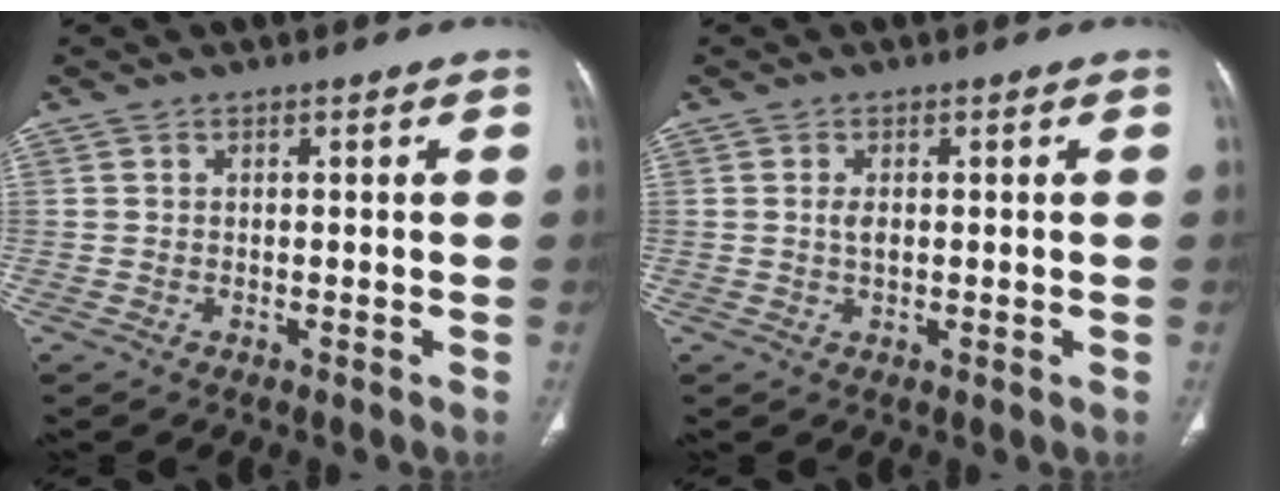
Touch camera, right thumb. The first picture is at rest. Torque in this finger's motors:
{"motor_torque": [2.66, 2.34, 0.39, -0.27, 0.00]}